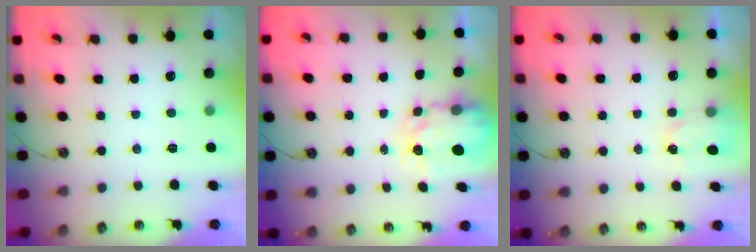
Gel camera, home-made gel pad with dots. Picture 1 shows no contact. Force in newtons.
{"total": 4.0, "press": 4.0, "slide": 0.1}
{"total": 1.8, "press": 1.7, "slide": 0.3}